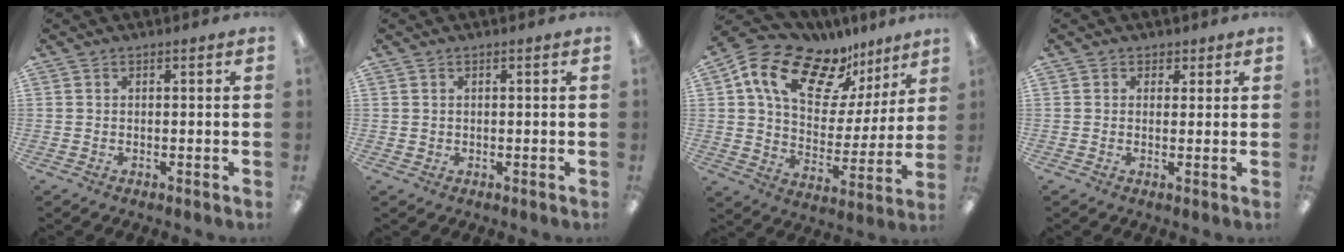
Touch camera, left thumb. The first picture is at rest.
{"total": 0.8, "force": [0.4, 0.7, 0.0], "torque": [0.000, 0.003, 0.006]}
{"total": 17.6, "force": [11.8, 9.3, 9.2], "torque": [-0.169, -0.069, 0.211]}
{"total": 2.0, "force": [1.0, 1.7, 0.3], "torque": [0.009, -0.002, 0.015]}